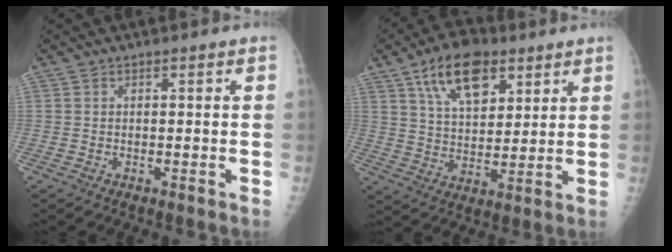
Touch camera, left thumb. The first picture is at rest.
{"total": 13.9, "force": [7.4, 7.4, 9.2], "torque": [-0.123, -0.024, 0.129]}